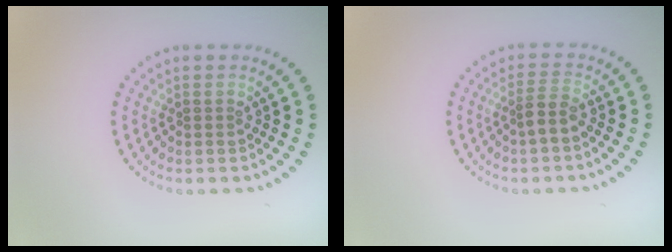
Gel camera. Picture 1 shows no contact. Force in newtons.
{"total": 1.9, "press": 1.4, "slide": 1.2}